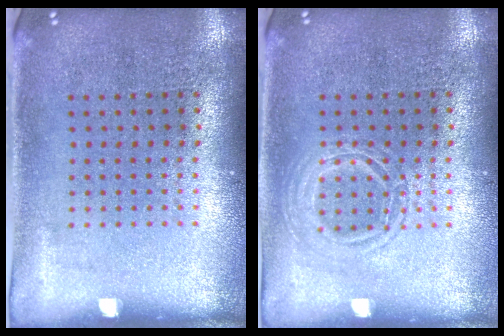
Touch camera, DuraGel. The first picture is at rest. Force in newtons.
{"total": 1.9, "press": 1.9, "slide": 0.2}